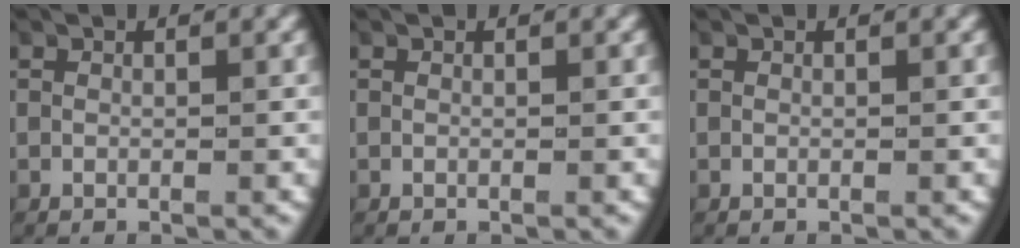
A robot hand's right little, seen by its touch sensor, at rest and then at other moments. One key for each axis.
{"total": 0.0}
{"total": 0.0}